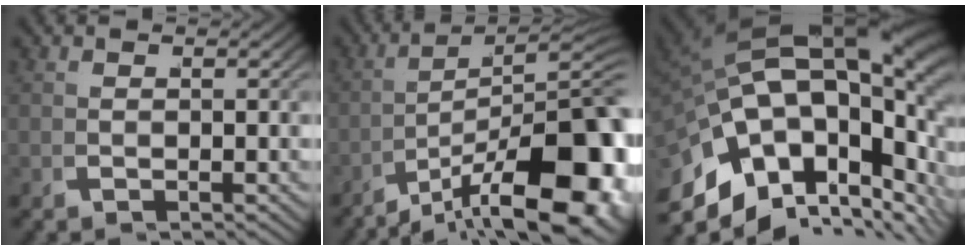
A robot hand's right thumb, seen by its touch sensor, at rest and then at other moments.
{"total": 12.4, "force": [-3.2, 6.4, 10.2], "torque": [-0.136, -0.032, -0.033]}
{"total": 19.2, "force": [1.7, 11.9, 15.0], "torque": [-0.270, -0.013, 0.028]}